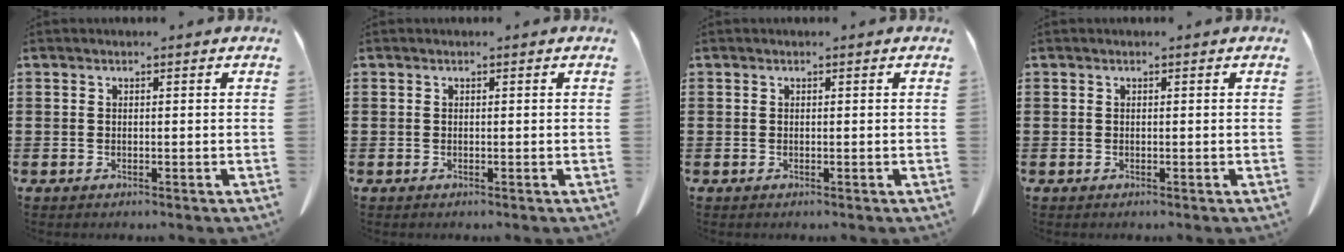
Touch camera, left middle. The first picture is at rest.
{"total": 0.0}
{"total": 0.0}
{"total": 0.0}